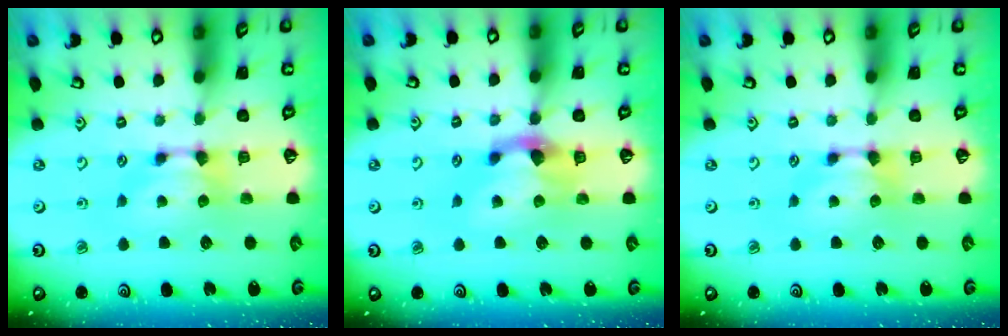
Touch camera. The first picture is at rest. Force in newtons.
{"total": 2.6, "press": 2.0, "slide": 1.7}
{"total": 0.0}